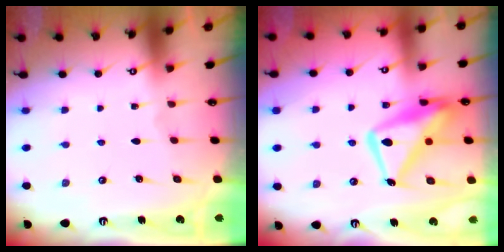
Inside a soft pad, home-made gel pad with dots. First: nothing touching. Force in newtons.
{"total": 15.0, "press": 14.9, "slide": 1.6}